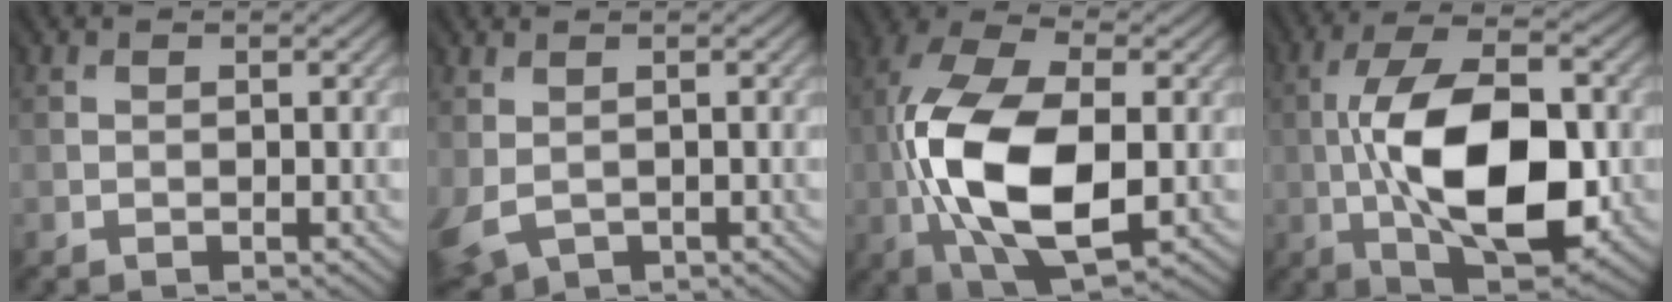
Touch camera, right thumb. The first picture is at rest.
{"total": 3.3, "force": [0.0, 2.8, 1.8], "torque": [-0.073, -0.011, 0.006]}
{"total": 14.6, "force": [-1.9, 7.9, 12.1], "torque": [-0.264, 0.010, -0.043]}
{"total": 13.7, "force": [-1.8, 6.3, 12.0], "torque": [-0.205, 0.012, -0.033]}